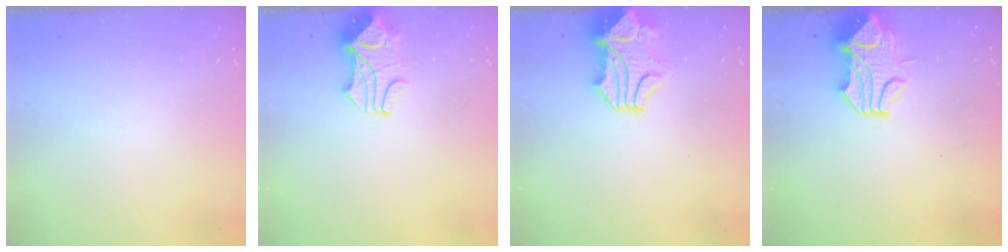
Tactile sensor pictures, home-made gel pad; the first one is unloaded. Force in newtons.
{"total": 1.9, "press": 1.5, "slide": 1.1}
{"total": 1.7, "press": 1.1, "slide": 1.3}
{"total": 2.1, "press": 1.5, "slide": 1.5}